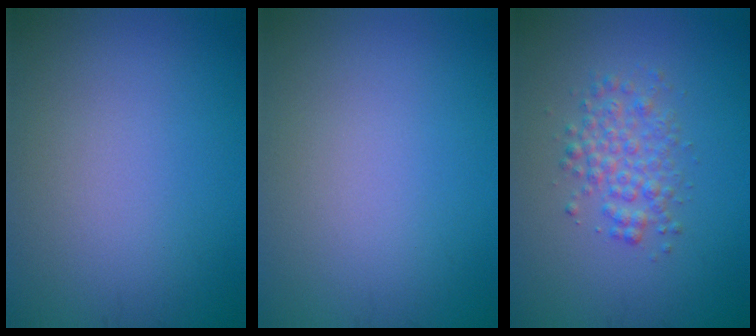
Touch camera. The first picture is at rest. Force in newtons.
{"total": 0.0}
{"total": 2.8, "press": 2.8, "slide": 0.0}